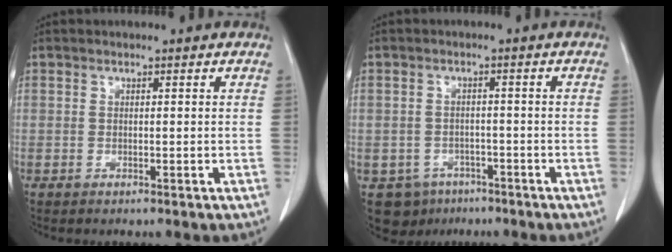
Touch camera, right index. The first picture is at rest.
{"total": 5.8, "force": [-3.5, 4.6, 0.8], "torque": [-0.011, 0.007, -0.045]}